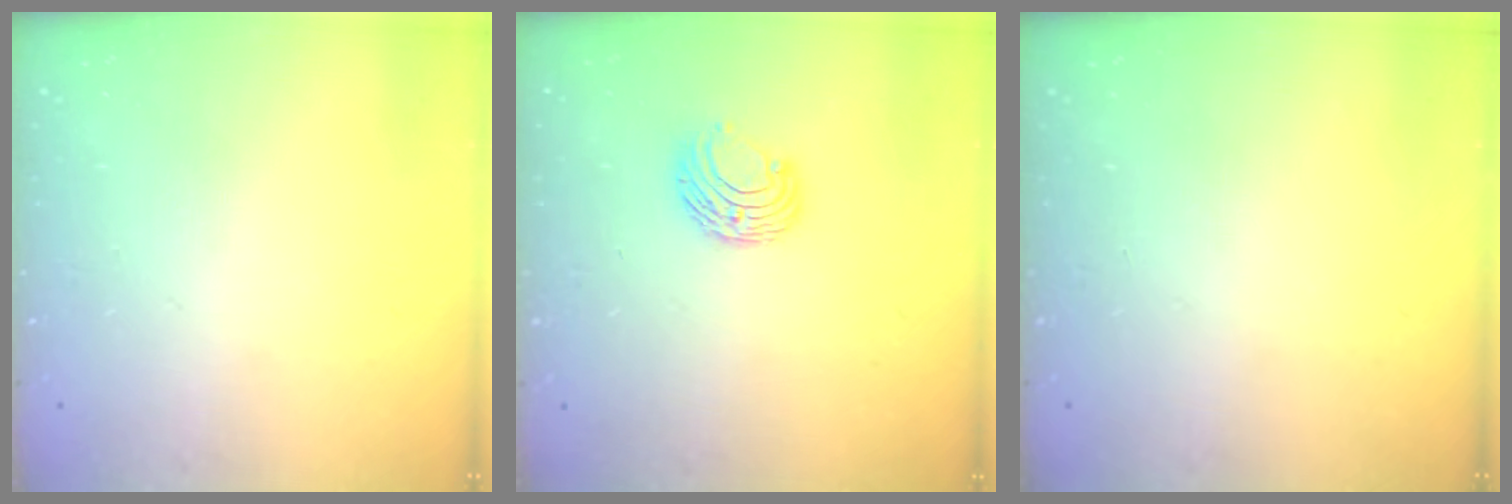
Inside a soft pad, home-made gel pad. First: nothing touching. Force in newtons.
{"total": 7.2, "press": 7.2, "slide": 0.8}
{"total": 0.0}